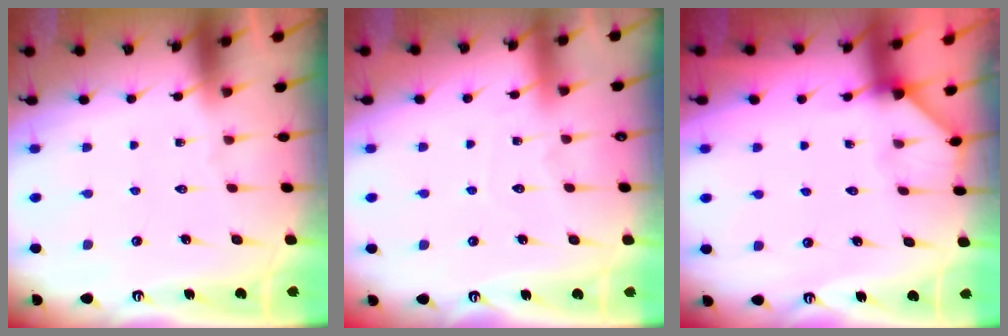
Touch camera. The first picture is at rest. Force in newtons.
{"total": 4.3, "press": 4.2, "slide": 0.5}
{"total": 2.0, "press": 2.0, "slide": 0.3}